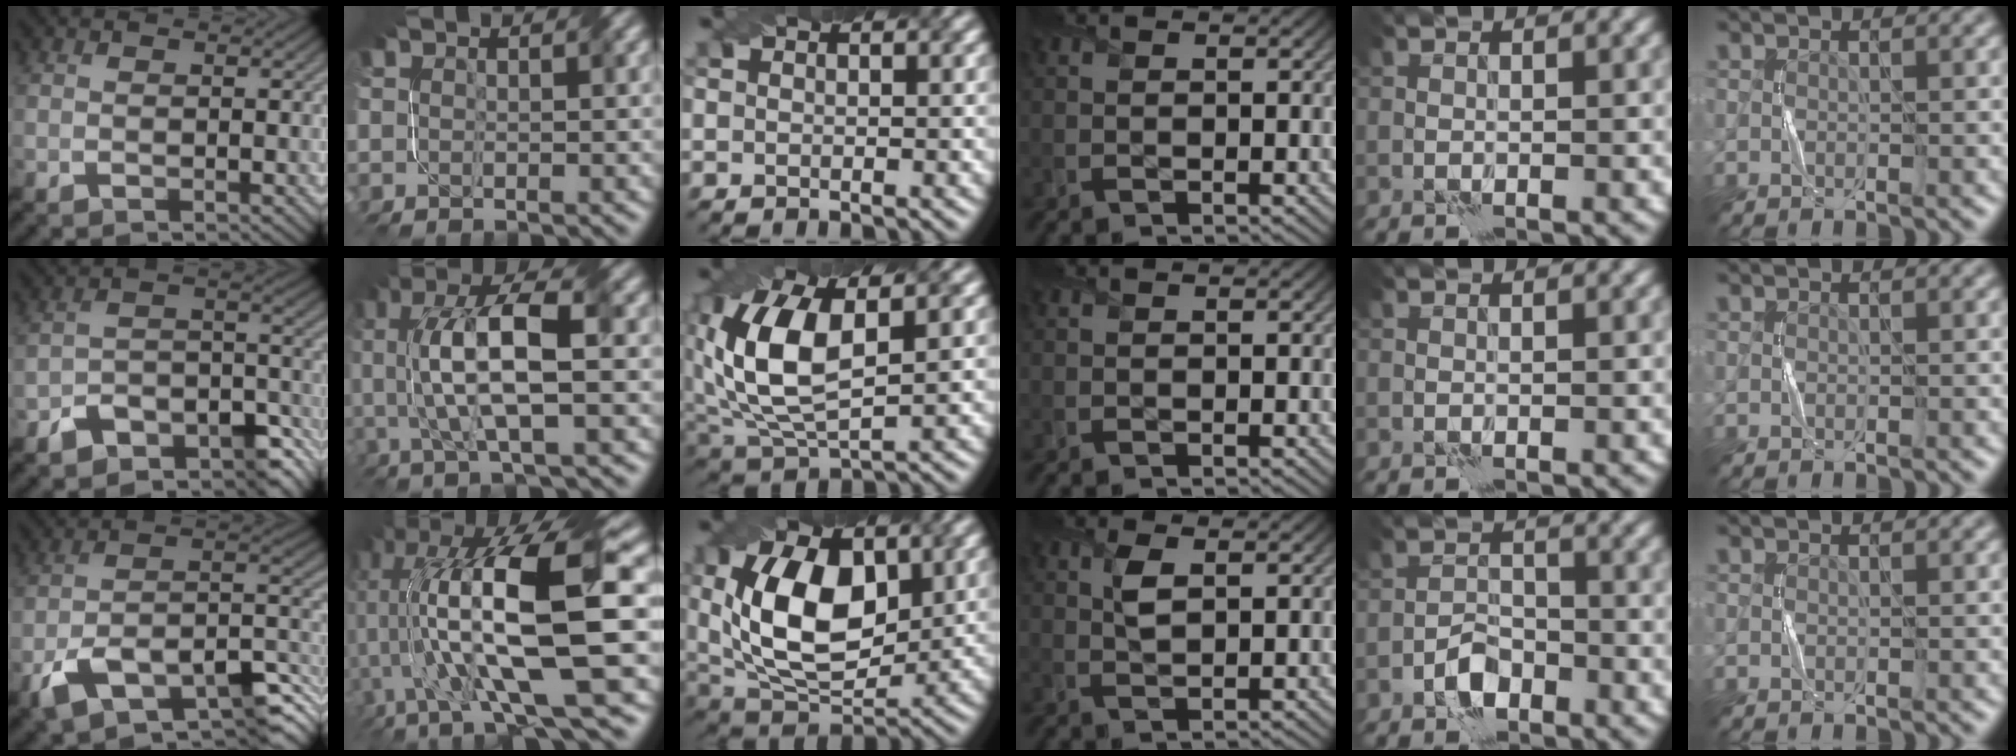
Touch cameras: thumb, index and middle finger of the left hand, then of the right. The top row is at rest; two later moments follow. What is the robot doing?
{"motion": "twist", "object": "screw"}